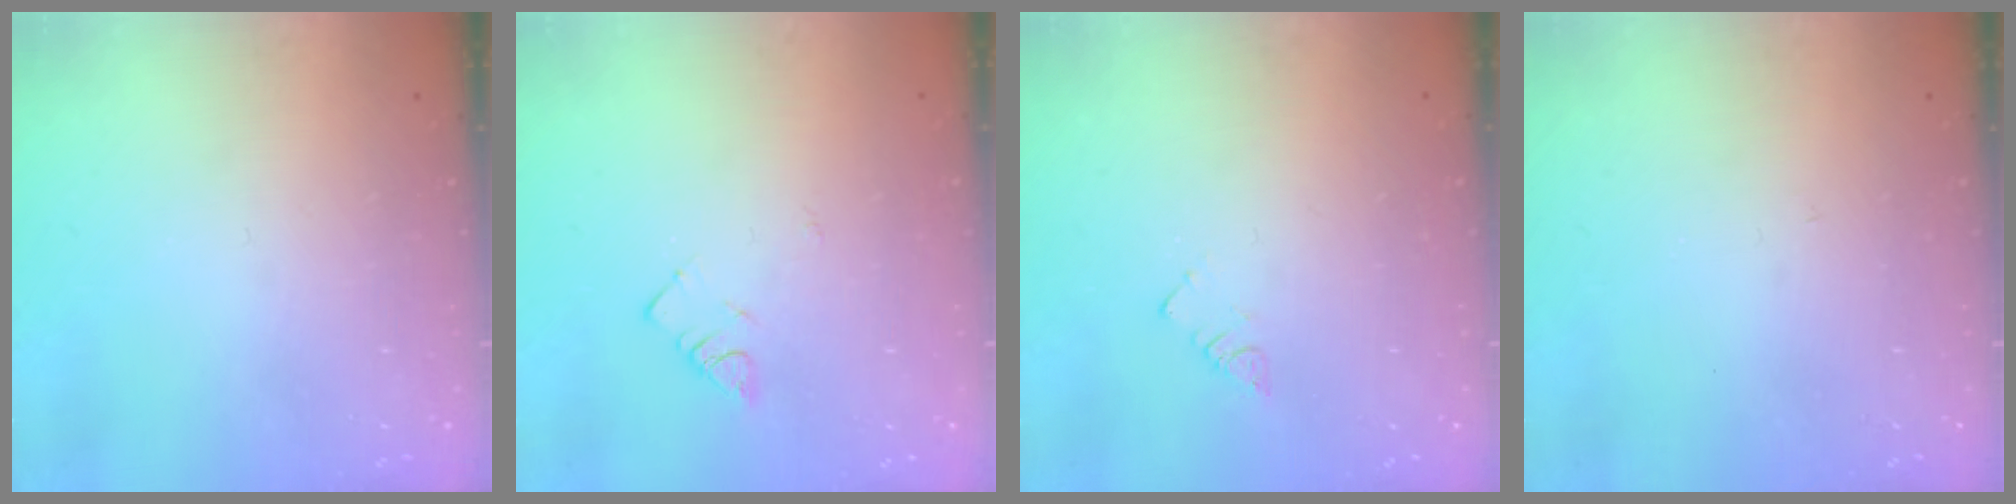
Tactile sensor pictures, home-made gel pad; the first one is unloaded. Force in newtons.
{"total": 2.8, "press": 2.7, "slide": 0.4}
{"total": 2.3, "press": 2.3, "slide": 0.4}
{"total": 2.7, "press": 2.7, "slide": 0.3}